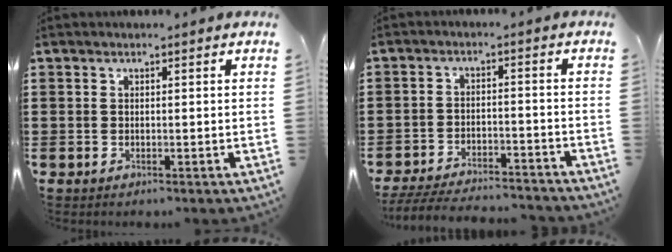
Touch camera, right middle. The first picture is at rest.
{"total": 5.5, "force": [-5.3, 0.5, 1.4], "torque": [-0.033, 0.000, -0.106]}